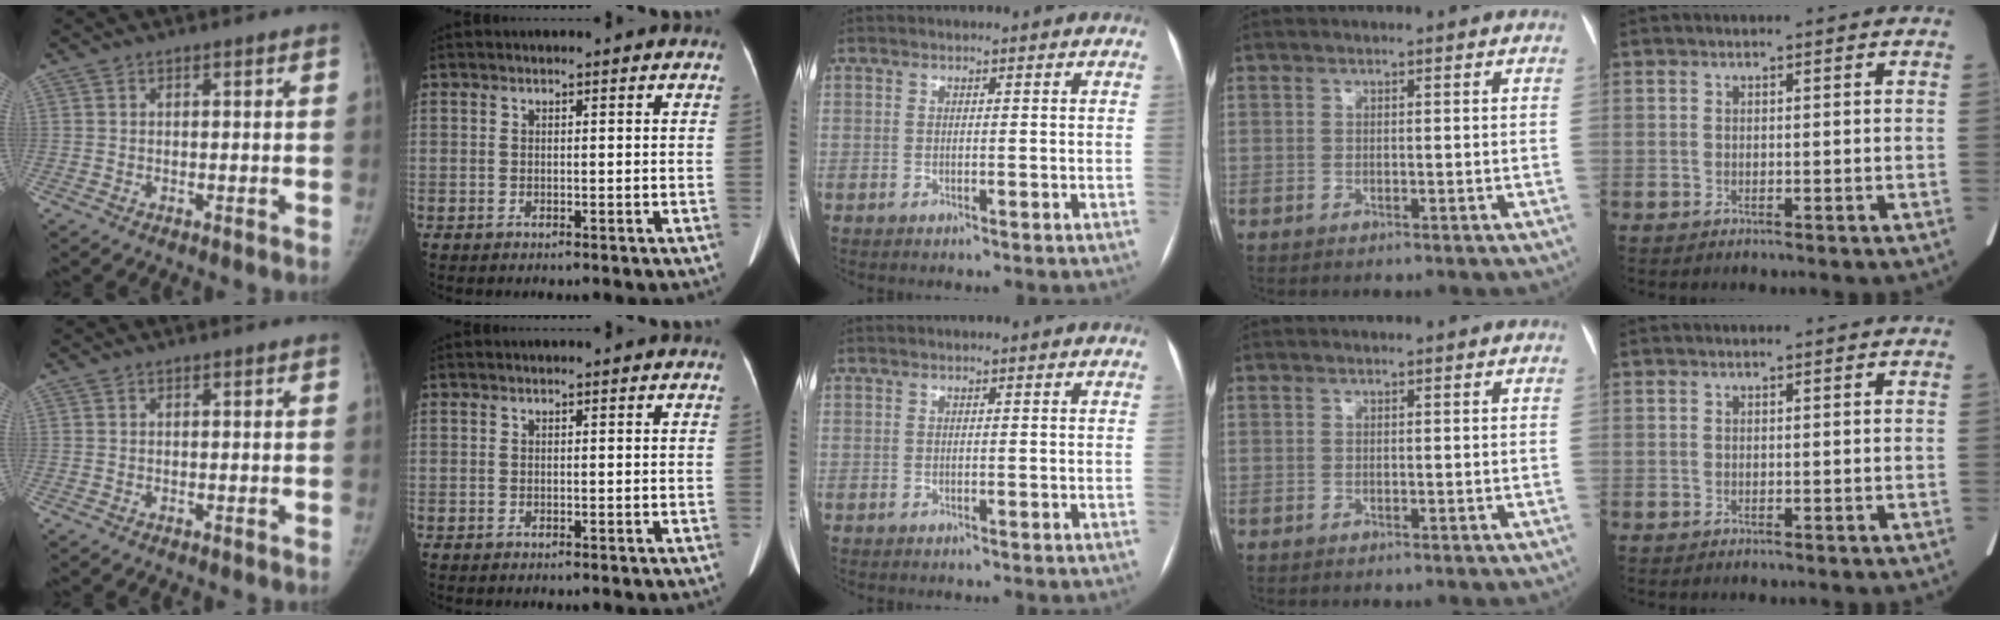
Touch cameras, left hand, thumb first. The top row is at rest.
{}